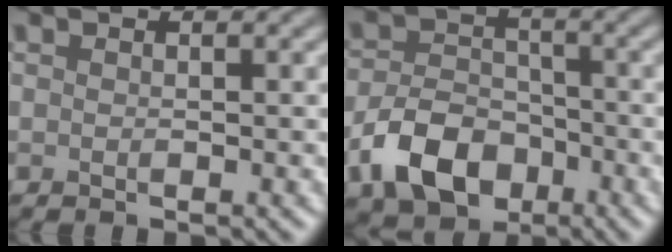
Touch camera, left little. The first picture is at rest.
{"total": 6.1, "force": [-2.9, 4.0, 3.5], "torque": [-0.066, -0.002, -0.059]}